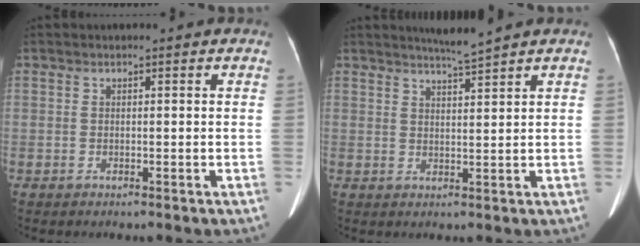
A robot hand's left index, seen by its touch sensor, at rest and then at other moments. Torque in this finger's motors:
{"motor_torque": [0.14, -0.24, -0.01, 0.02]}